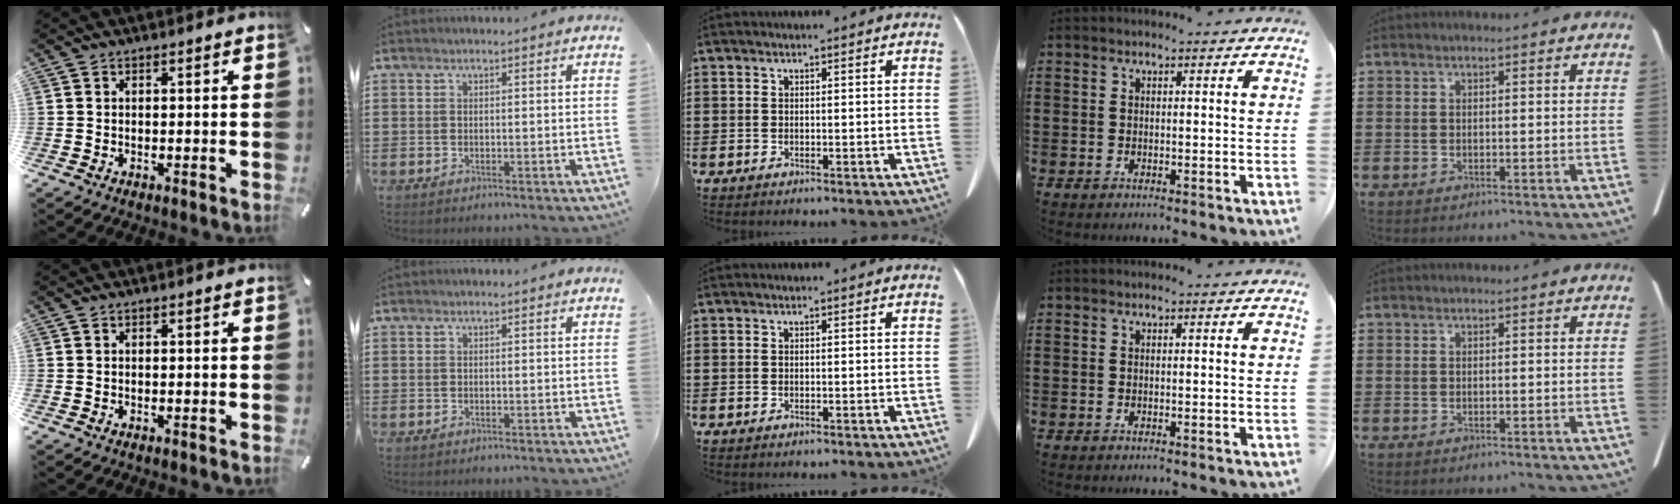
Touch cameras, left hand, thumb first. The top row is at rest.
{}